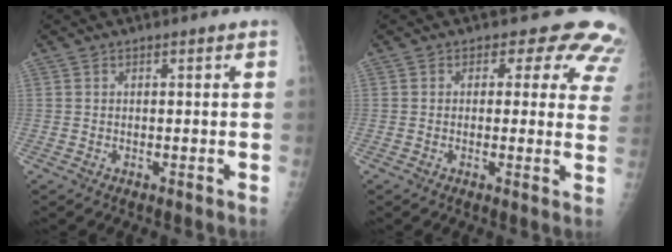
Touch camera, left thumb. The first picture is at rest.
{"total": 10.2, "force": [7.2, 6.0, 4.1], "torque": [0.013, -0.020, 0.051]}